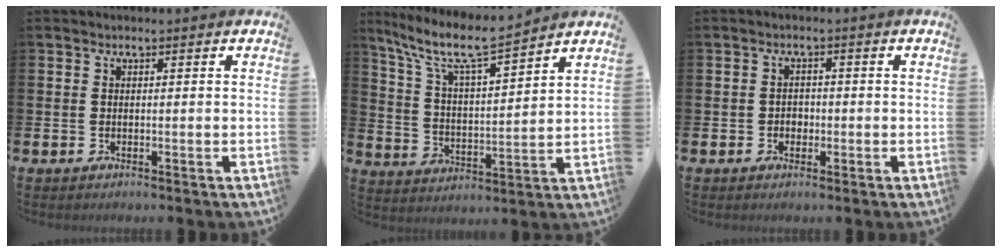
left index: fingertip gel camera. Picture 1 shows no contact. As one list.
[{"total": 9.0, "force": [7.8, 0.9, 4.3], "torque": [-0.120, -0.046, 0.132]}, {"total": 1.7, "force": [-0.5, 1.5, 0.6], "torque": [-0.006, 0.002, -0.014]}]